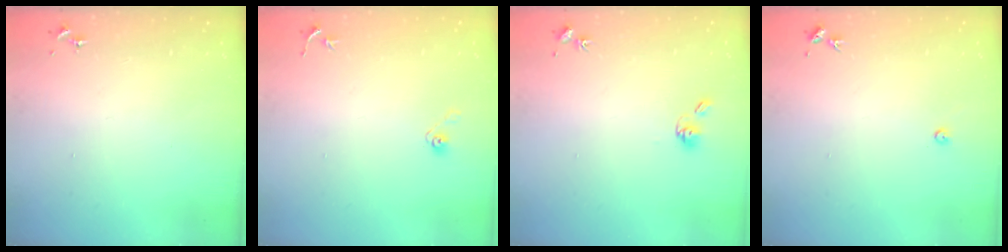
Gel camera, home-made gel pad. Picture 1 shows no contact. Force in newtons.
{"total": 3.7, "press": 3.2, "slide": 1.9}
{"total": 6.0, "press": 5.6, "slide": 2.1}
{"total": 2.2, "press": 2.2, "slide": 0.3}